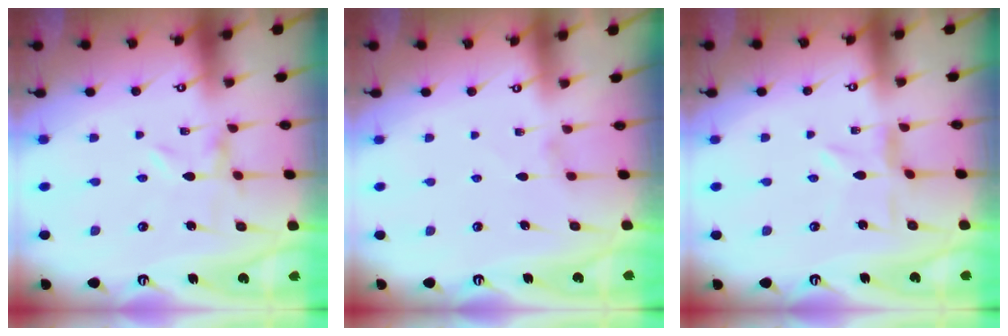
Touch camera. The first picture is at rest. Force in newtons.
{"total": 0.8, "press": 0.8, "slide": 0.3}
{"total": 2.1, "press": 2.1, "slide": 0.3}